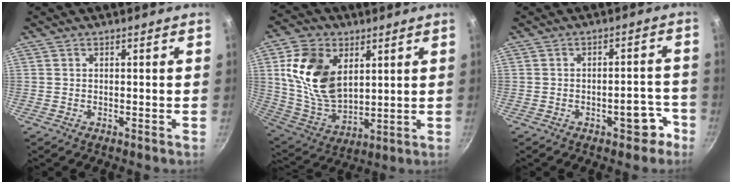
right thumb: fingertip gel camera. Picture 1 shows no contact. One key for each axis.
{"total": 17.2, "fx": 4.9, "fy": 11.3, "fz": 11.9, "tx": -0.198, "ty": -0.025, "tz": 0.104}
{"total": 5.7, "fx": -3.2, "fy": 2.9, "fz": 3.8, "tx": -0.011, "ty": 0.038, "tz": -0.032}